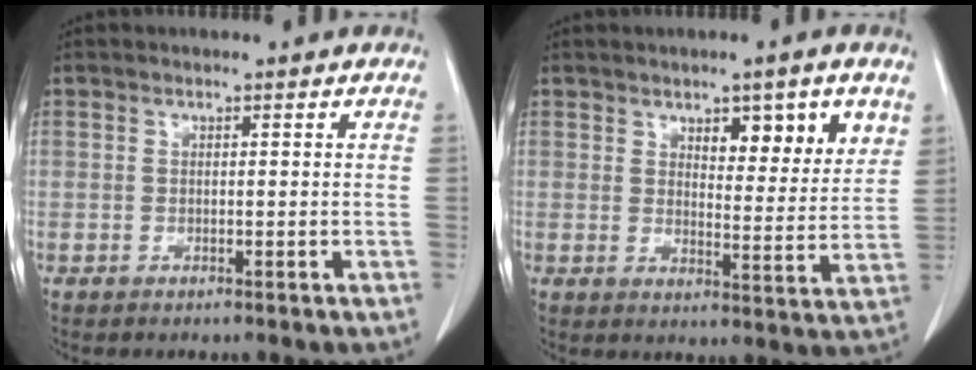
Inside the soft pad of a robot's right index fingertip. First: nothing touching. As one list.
[{"total": 8.4, "force": [4.5, 2.4, 6.7], "torque": [-0.086, -0.008, 0.065]}]